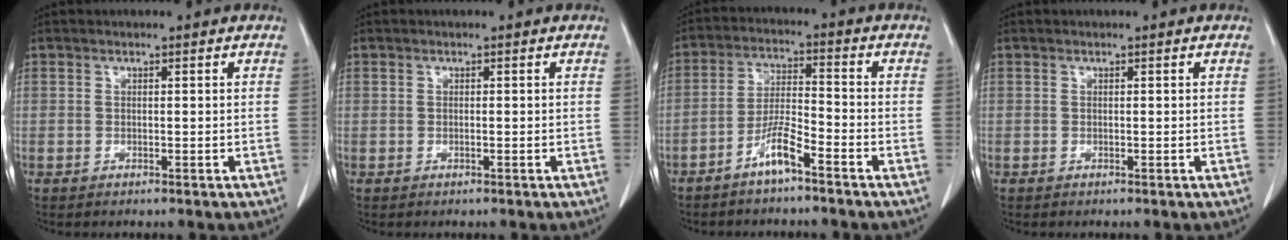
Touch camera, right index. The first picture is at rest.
{"total": 0.0}
{"total": 5.8, "force": [-4.1, 0.5, 4.2], "torque": [-0.089, 0.002, -0.080]}
{"total": 0.0}